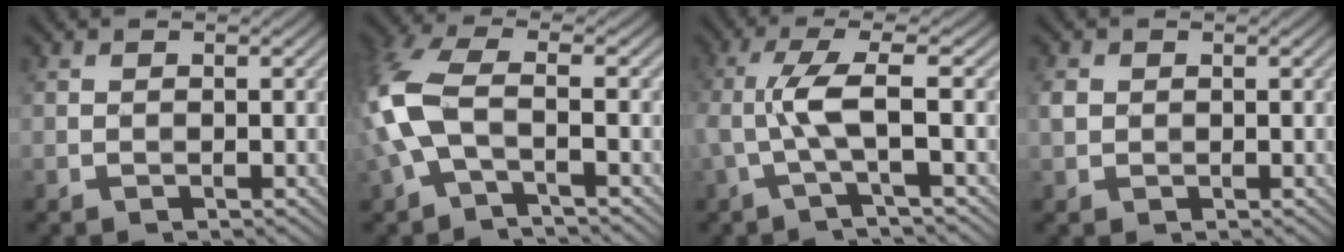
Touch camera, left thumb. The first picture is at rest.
{"total": 7.9, "force": [-1.7, 3.3, 7.0], "torque": [-0.183, 0.009, -0.052]}
{"total": 5.6, "force": [-0.7, 0.8, 5.5], "torque": [-0.117, 0.014, -0.027]}
{"total": 1.3, "force": [0.2, 1.2, 0.4], "torque": [-0.013, 0.000, 0.003]}